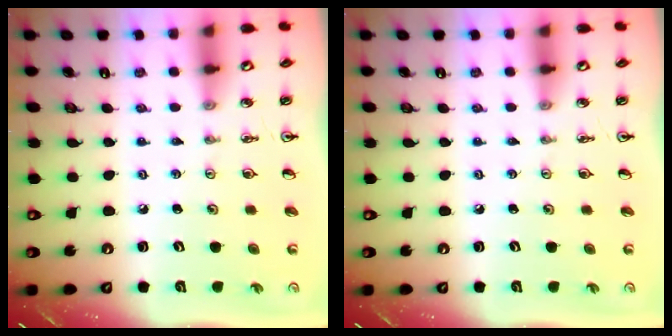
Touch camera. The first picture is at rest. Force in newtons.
{"total": 0.0}